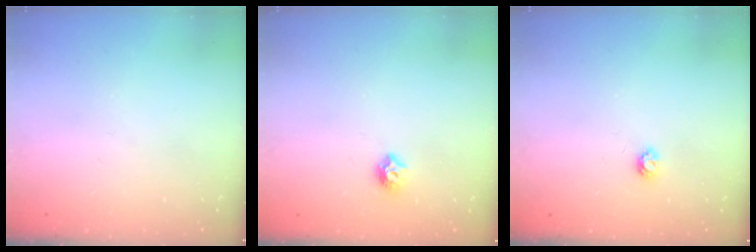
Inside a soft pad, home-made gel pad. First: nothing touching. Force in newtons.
{"total": 6.1, "press": 6.0, "slide": 0.9}
{"total": 4.2, "press": 4.2, "slide": 0.5}